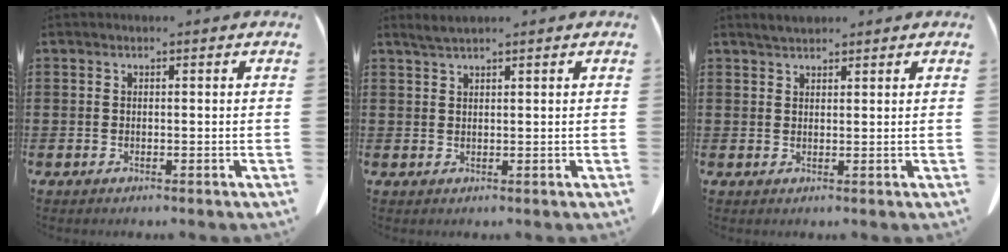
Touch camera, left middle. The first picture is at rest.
{"total": 1.6, "force": [1.3, 0.0, 0.8], "torque": [-0.019, 0.000, 0.025]}
{"total": 1.7, "force": [1.6, 0.4, 0.4], "torque": [-0.011, 0.003, 0.032]}